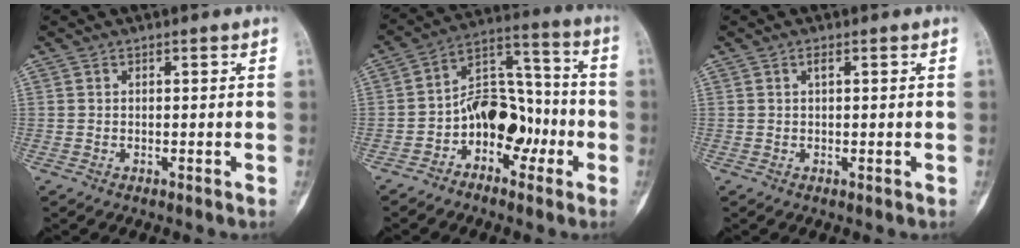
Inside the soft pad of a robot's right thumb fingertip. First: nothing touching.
{"total": 13.0, "force": [-4.5, 8.7, 8.5], "torque": [-0.098, 0.068, -0.084]}
{"total": 1.5, "force": [0.2, 0.5, 1.4], "torque": [-0.025, 0.000, 0.004]}